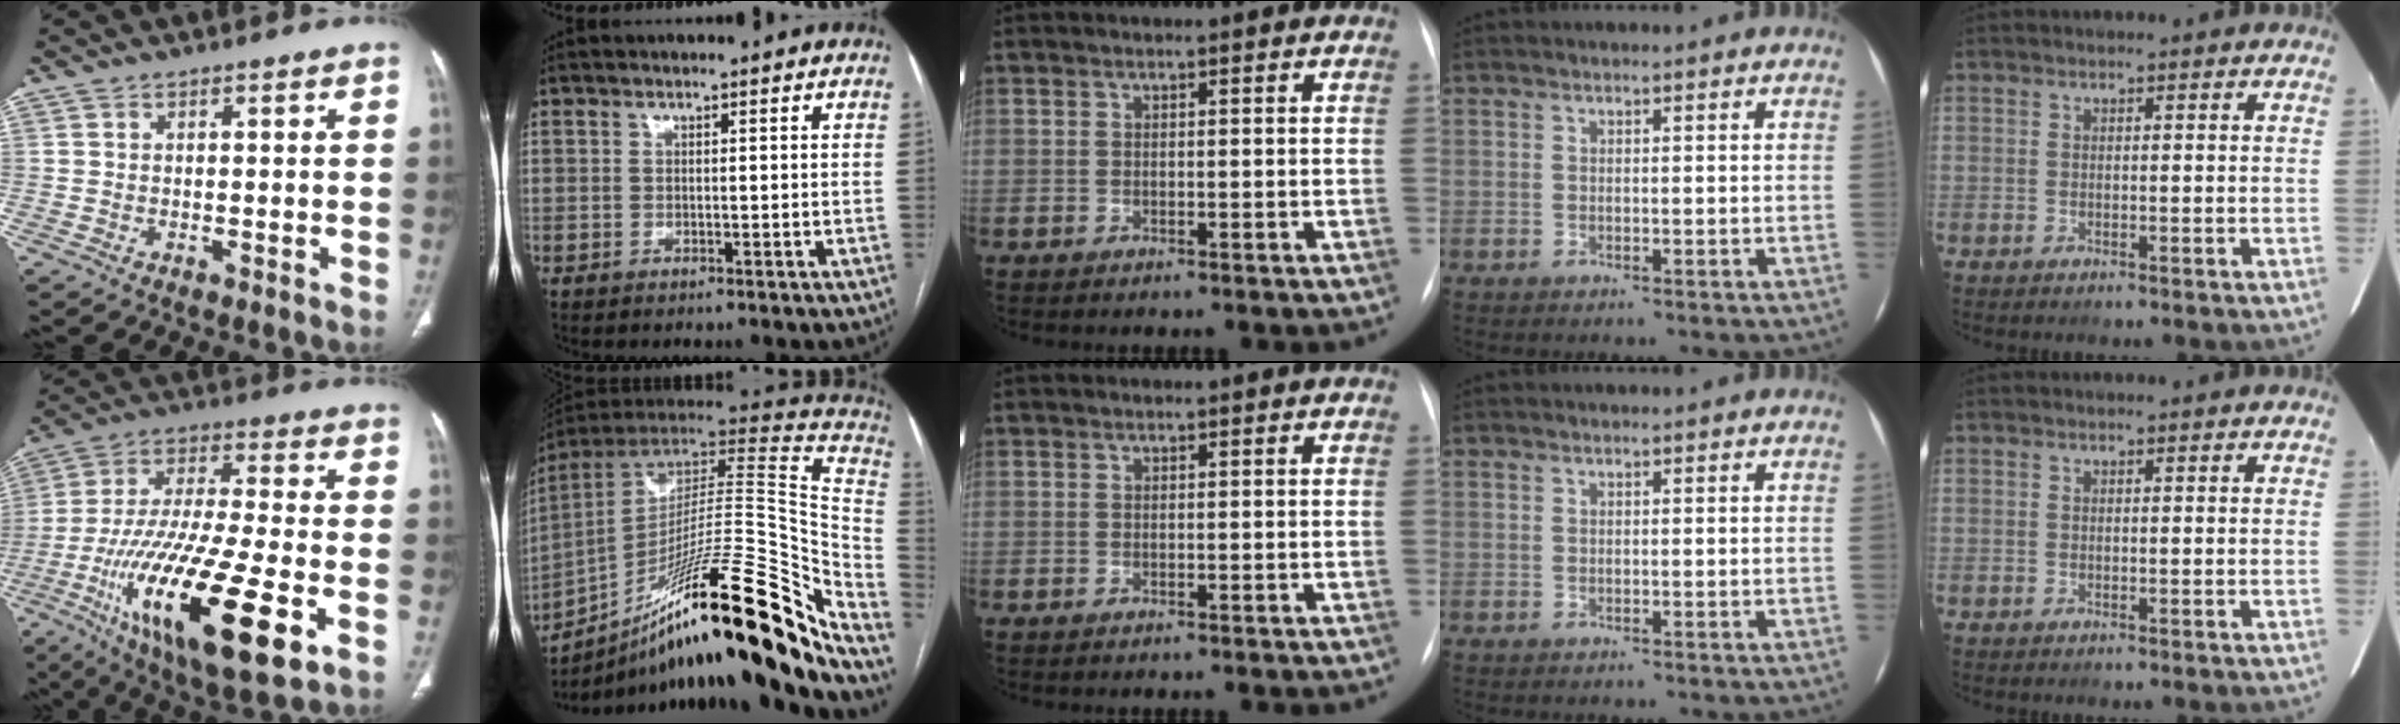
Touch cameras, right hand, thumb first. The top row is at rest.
{"thumb": {"total": 27.3, "force": [-9.7, 7.9, 24.2], "torque": [-0.475, -0.004, -0.160]}, "index": {"total": 36.0, "force": [-22.1, 3.9, 28.1], "torque": [-0.320, 0.003, -0.341]}}